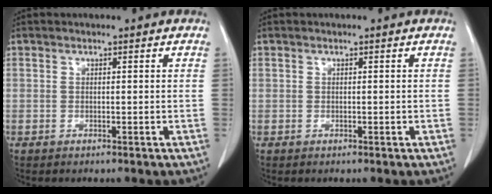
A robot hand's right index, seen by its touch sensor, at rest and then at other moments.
{"total": 0.0}